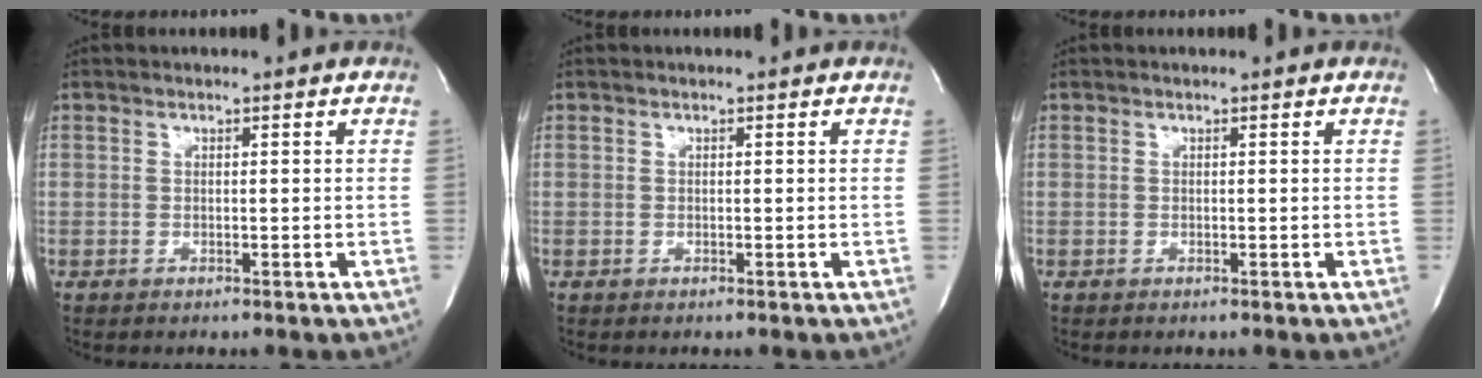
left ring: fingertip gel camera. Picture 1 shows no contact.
{"total": 0.0}
{"total": 0.0}